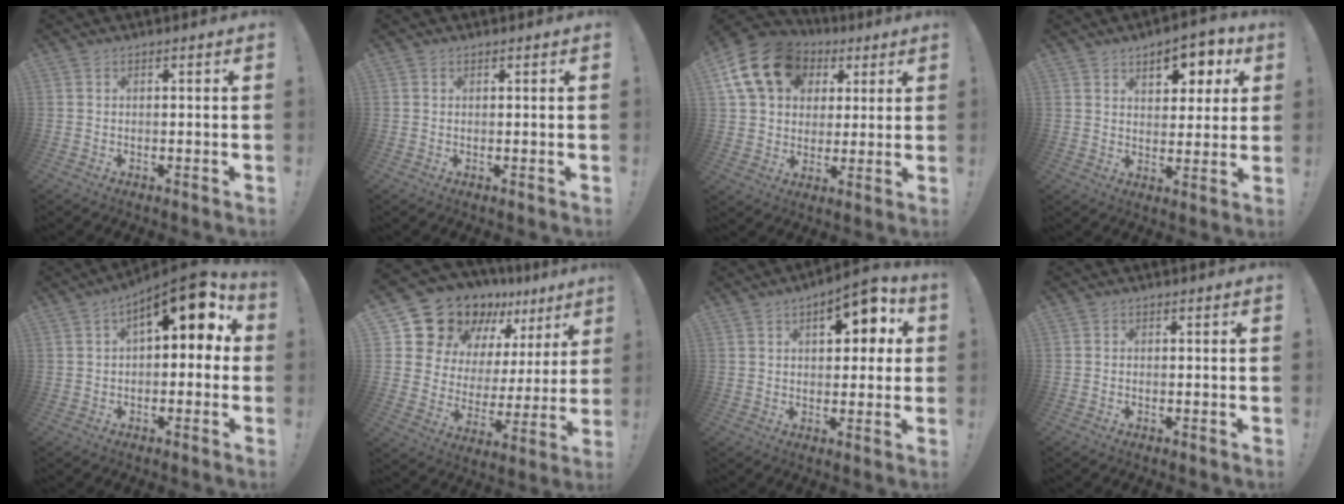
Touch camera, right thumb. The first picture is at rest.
{"total": 0.6, "force": [0.4, 0.4, 0.0], "torque": [0.002, -0.001, 0.009]}
{"total": 18.4, "force": [7.2, 13.9, 9.6], "torque": [-0.154, -0.024, 0.145]}
{"total": 9.7, "force": [5.2, 5.6, 6.1], "torque": [-0.065, -0.033, 0.088]}
{"total": 11.5, "force": [4.8, 4.6, 9.4], "torque": [-0.124, -0.035, 0.079]}
{"total": 17.5, "force": [14.2, 8.8, 5.0], "torque": [-0.093, -0.110, 0.276]}
{"total": 10.0, "force": [3.8, 5.1, 7.8], "torque": [-0.092, -0.009, 0.058]}
{"total": 0.0}